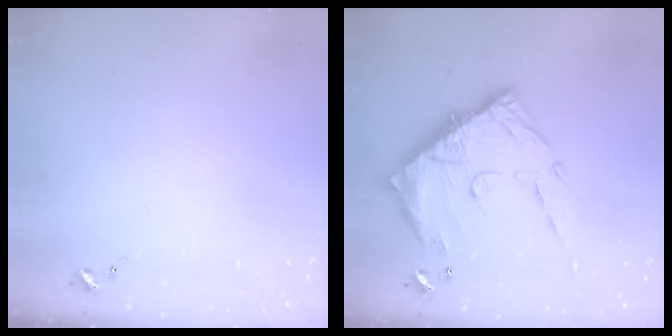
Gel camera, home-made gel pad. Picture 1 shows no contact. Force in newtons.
{"total": 17.5, "press": 17.4, "slide": 2.0}